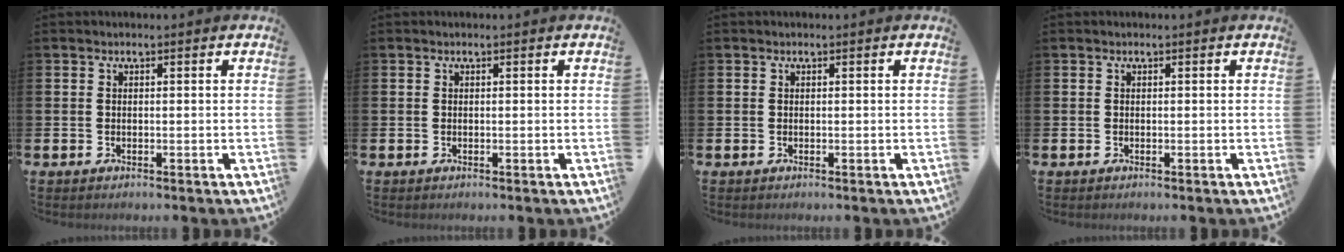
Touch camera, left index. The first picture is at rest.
{"total": 0.0}
{"total": 0.0}
{"total": 0.0}